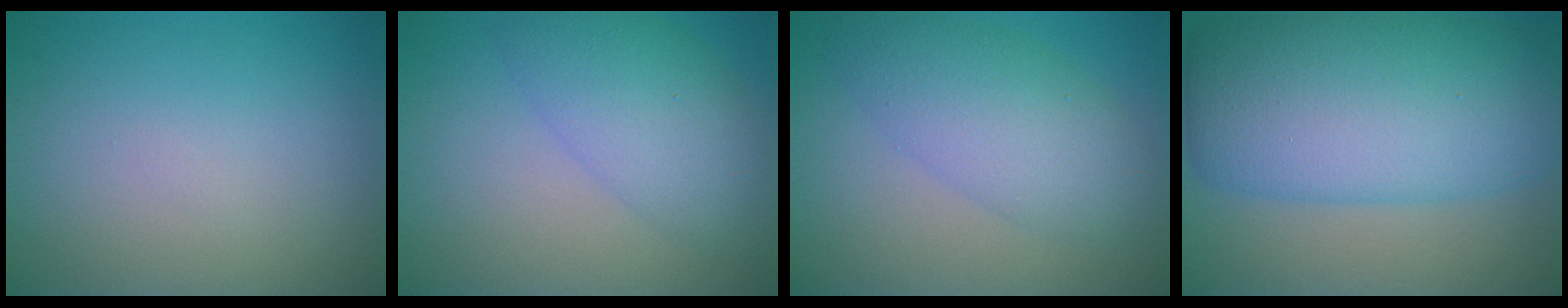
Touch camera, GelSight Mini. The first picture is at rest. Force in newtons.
{"total": 5.5, "press": 5.5, "slide": 0.1}
{"total": 5.6, "press": 5.6, "slide": 0.0}
{"total": 12.9, "press": 12.9, "slide": 0.1}